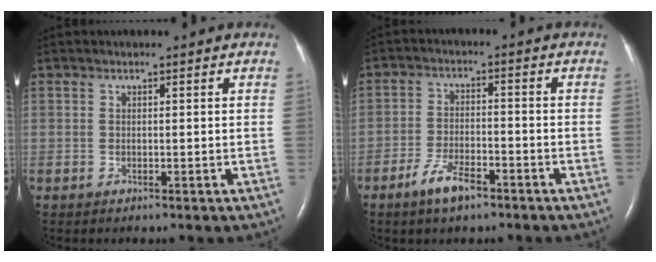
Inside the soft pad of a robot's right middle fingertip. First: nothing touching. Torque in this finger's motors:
{"motor_torque": [0.92, -0.85, 0.46, 0.12]}